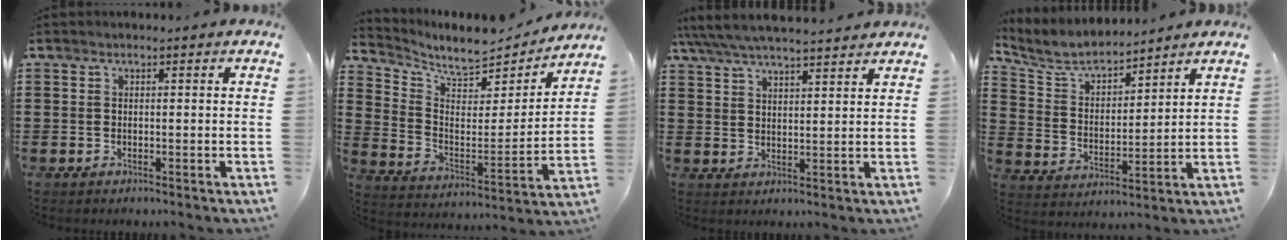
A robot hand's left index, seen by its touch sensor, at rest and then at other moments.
{"total": 7.1, "force": [6.5, 1.8, 2.4], "torque": [-0.072, -0.050, 0.110]}
{"total": 5.4, "force": [5.0, 0.5, 1.9], "torque": [-0.054, -0.018, 0.090]}
{"total": 6.2, "force": [5.8, 1.5, 1.9], "torque": [-0.068, -0.029, 0.098]}